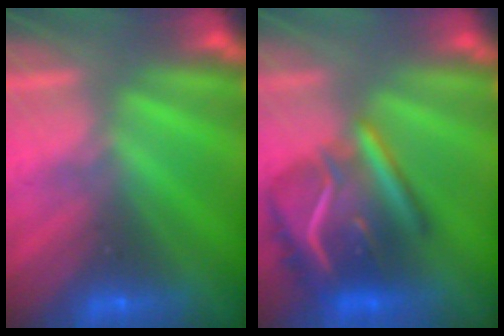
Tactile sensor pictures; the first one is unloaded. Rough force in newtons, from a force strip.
{"total": 7.5}